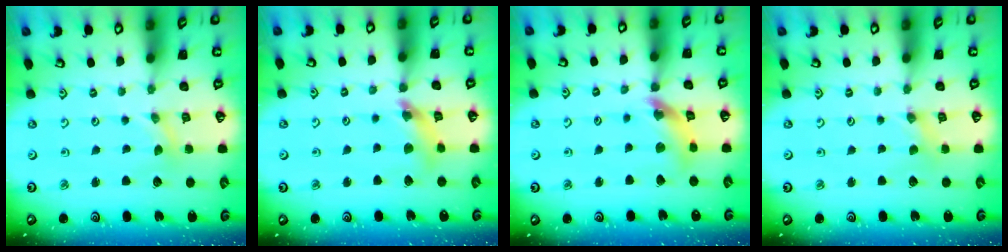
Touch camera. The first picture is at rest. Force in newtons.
{"total": 10.9, "press": 10.8, "slide": 1.3}
{"total": 12.1, "press": 12.0, "slide": 1.3}
{"total": 0.0}